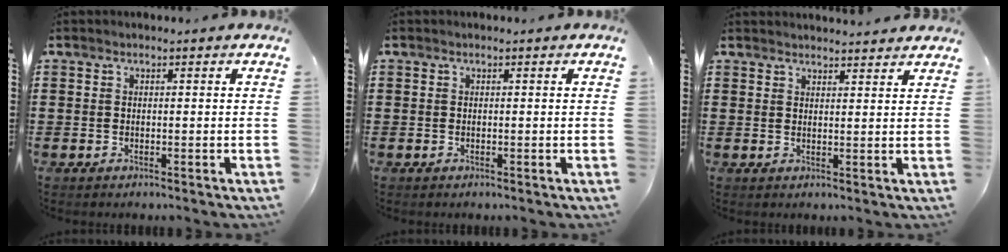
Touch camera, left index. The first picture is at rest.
{"total": 0.0}
{"total": 2.3, "force": [2.2, -0.1, 0.0], "torque": [-0.006, -0.004, 0.044]}